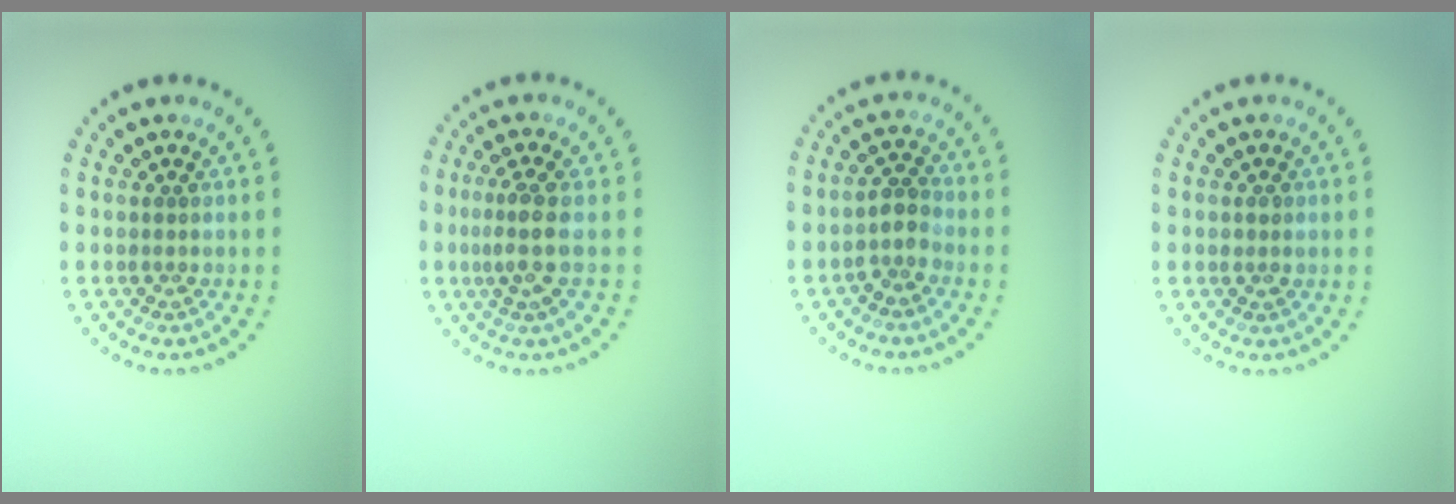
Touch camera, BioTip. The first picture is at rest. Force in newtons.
{"total": 2.5, "press": 2.0, "slide": 1.6}
{"total": 2.0, "press": 1.7, "slide": 1.2}
{"total": 0.7, "press": 0.7, "slide": 0.3}